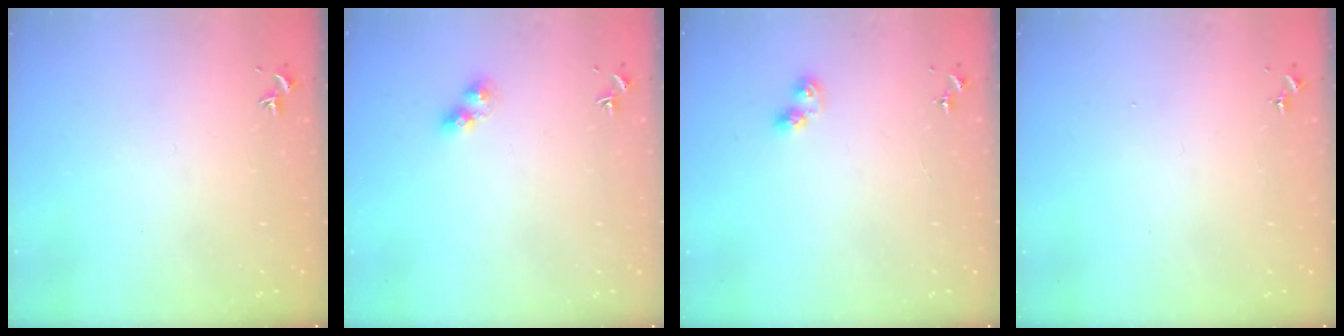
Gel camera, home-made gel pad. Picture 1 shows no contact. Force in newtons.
{"total": 5.7, "press": 5.7, "slide": 0.2}
{"total": 5.7, "press": 5.7, "slide": 0.5}
{"total": 0.0}